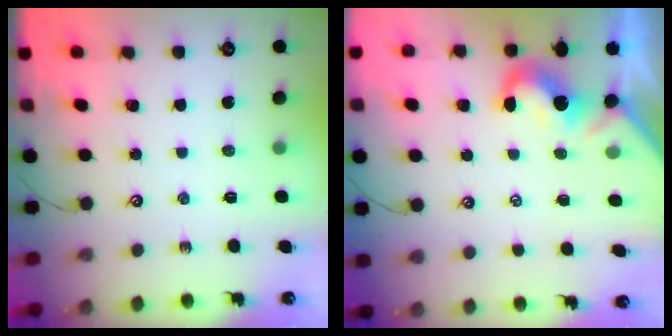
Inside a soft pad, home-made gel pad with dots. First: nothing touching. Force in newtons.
{"total": 1.4, "press": 1.2, "slide": 0.8}